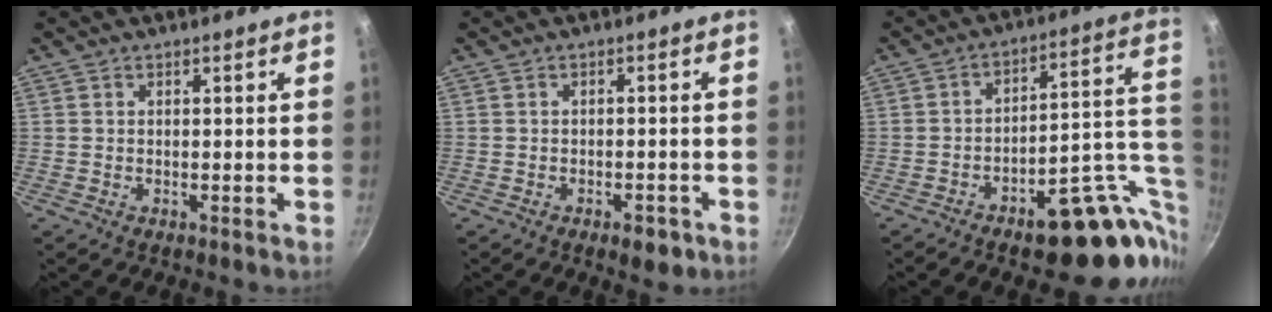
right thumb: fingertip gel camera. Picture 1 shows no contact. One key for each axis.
{"total": 3.7, "fx": -2.1, "fy": 1.6, "fz": 2.5, "tx": -0.027, "ty": 0.008, "tz": -0.026}
{"total": 21.7, "fx": -9.0, "fy": 8.1, "fz": 18.0, "tx": -0.145, "ty": 0.077, "tz": -0.111}